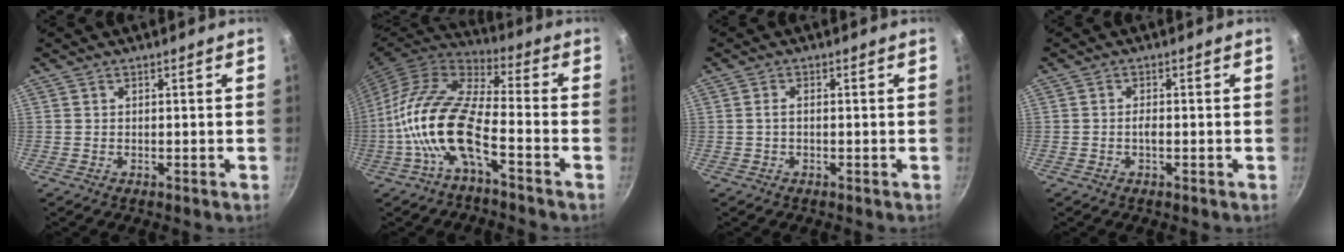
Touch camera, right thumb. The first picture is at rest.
{"total": 15.8, "force": [-5.4, 5.7, 13.7], "torque": [-0.269, 0.043, -0.120]}
{"total": 1.3, "force": [-0.2, 0.6, 1.1], "torque": [-0.030, 0.007, -0.006]}
{"total": 1.4, "force": [-0.4, 0.6, 1.2], "torque": [-0.022, 0.006, -0.009]}